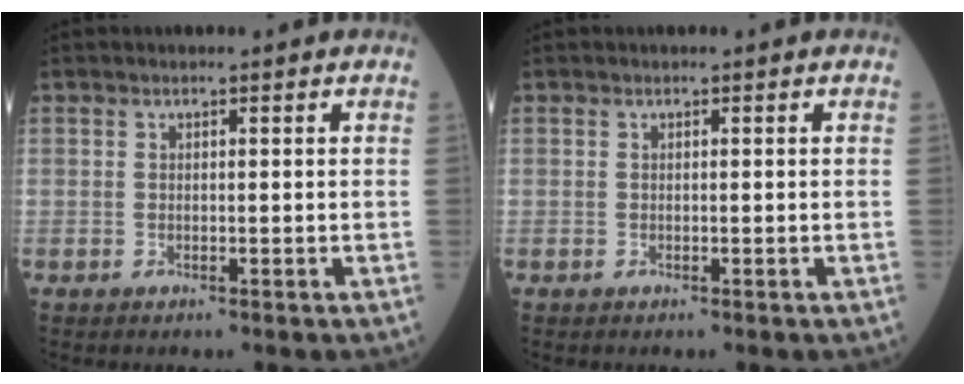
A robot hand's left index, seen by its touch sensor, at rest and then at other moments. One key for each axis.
{"total": 0.0}